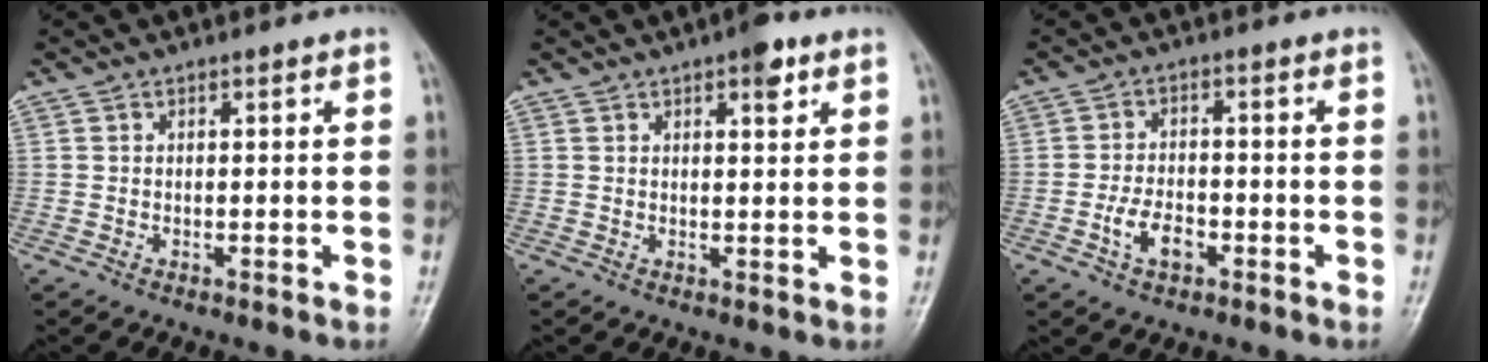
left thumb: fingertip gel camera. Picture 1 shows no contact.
{"total": 4.1, "force": [2.3, 1.5, 3.1], "torque": [-0.031, -0.008, 0.028]}
{"total": 5.5, "force": [-2.2, 3.3, 3.8], "torque": [-0.066, 0.015, -0.043]}